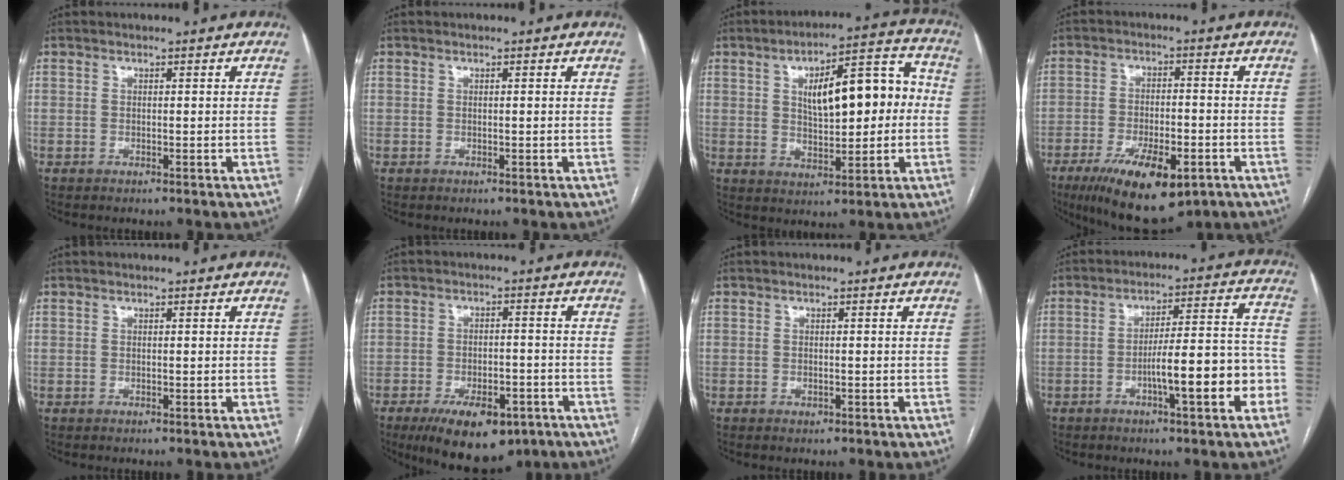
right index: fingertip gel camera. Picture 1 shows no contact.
{"total": 0.0}
{"total": 13.9, "force": [1.5, 5.0, 12.9], "torque": [-0.186, 0.040, 0.029]}
{"total": 13.4, "force": [-7.4, 4.6, 10.1], "torque": [-0.170, -0.015, -0.112]}
{"total": 0.0}
{"total": 12.2, "force": [-7.8, 5.6, 7.6], "torque": [-0.112, -0.002, -0.112]}
{"total": 0.6, "force": [-0.3, 0.4, 0.4], "torque": [-0.005, 0.000, -0.003]}
{"total": 11.6, "force": [-4.2, 1.7, 10.7], "torque": [-0.153, 0.027, -0.058]}